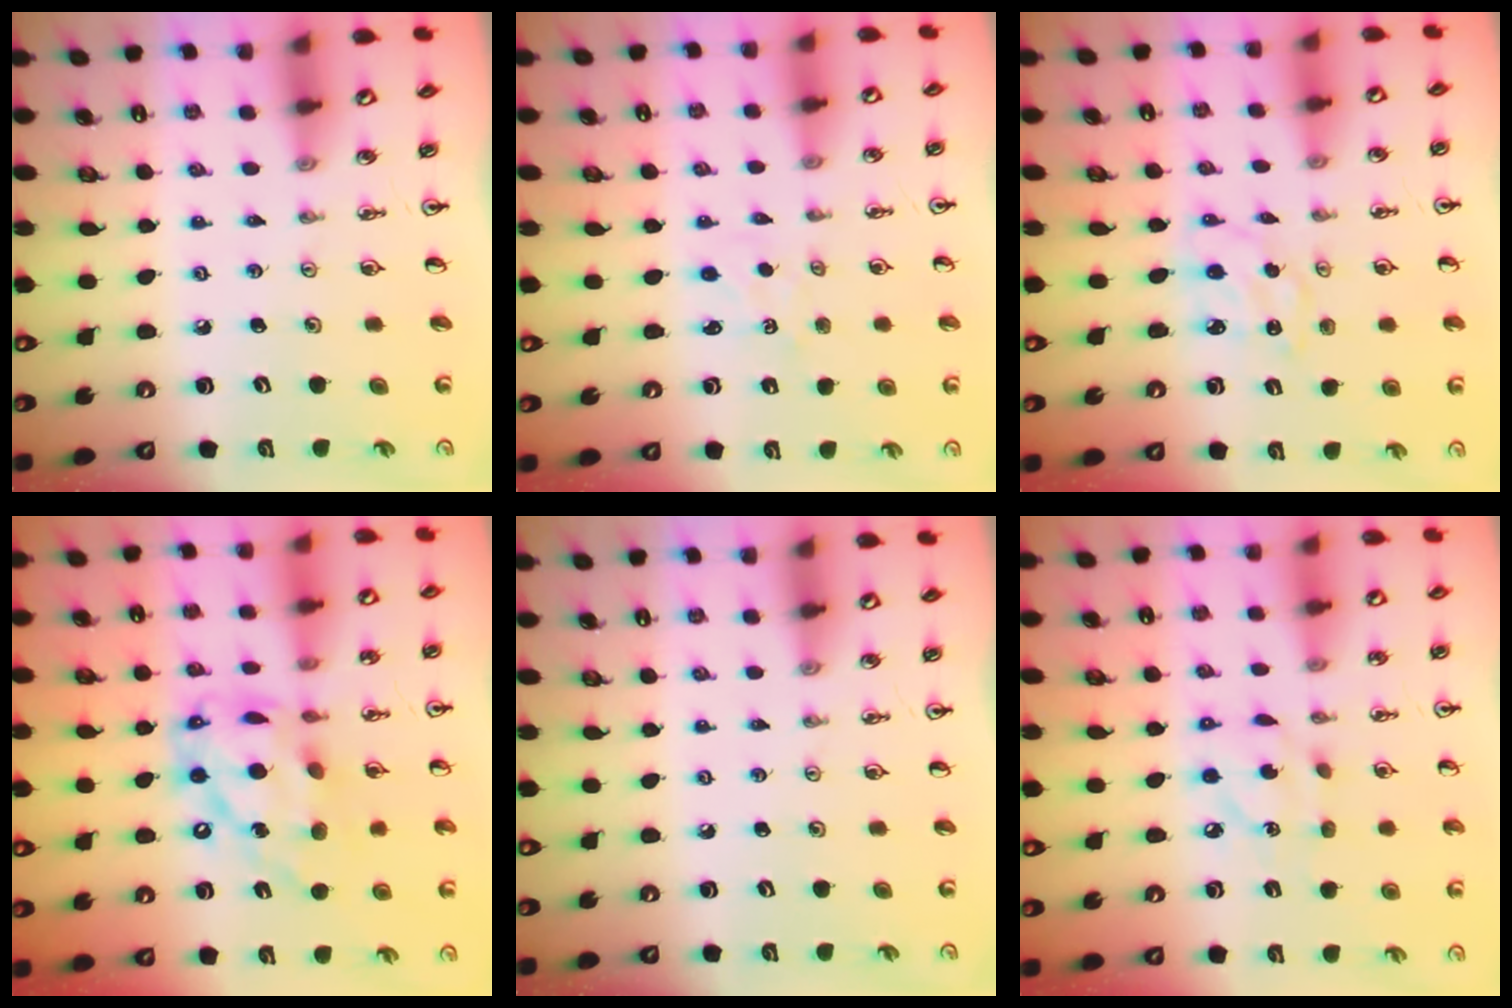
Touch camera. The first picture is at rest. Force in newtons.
{"total": 1.5, "press": 1.4, "slide": 0.3}
{"total": 2.5, "press": 2.5, "slide": 0.3}
{"total": 16.8, "press": 16.8, "slide": 1.5}
{"total": 0.0}
{"total": 7.6, "press": 7.6, "slide": 0.2}